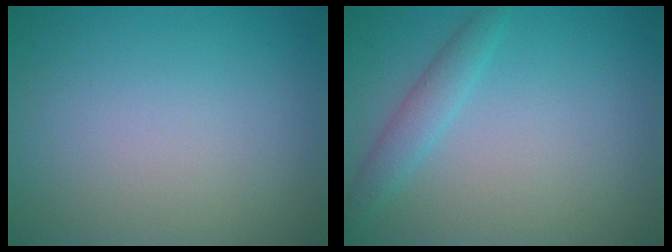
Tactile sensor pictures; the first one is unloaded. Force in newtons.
{"total": 2.0, "press": 2.0, "slide": 0.1}